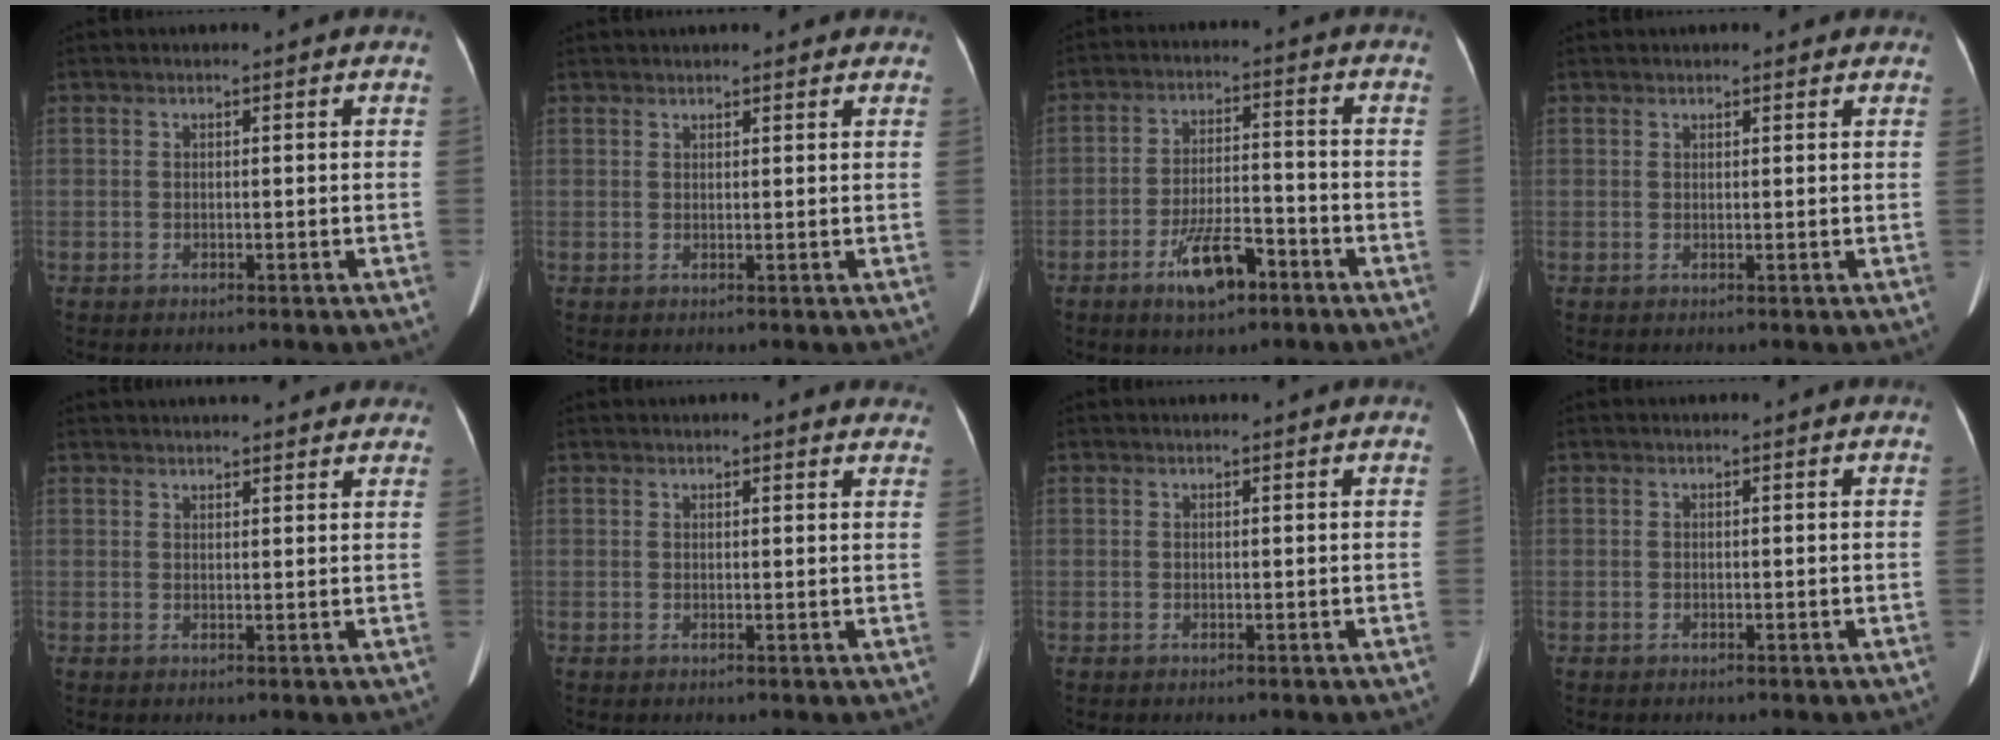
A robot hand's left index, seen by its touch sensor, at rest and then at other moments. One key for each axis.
{"total": 5.7, "fx": 4.9, "fy": 1.6, "fz": 2.3, "tx": -0.023, "ty": 0.033, "tz": 0.060}
{"total": 7.9, "fx": -4.7, "fy": 2.5, "fz": 5.8, "tx": -0.115, "ty": 0.000, "tz": -0.077}
{"total": 1.9, "fx": 1.6, "fy": 0.8, "fz": 0.6, "tx": -0.003, "ty": 0.015, "tz": 0.019}
{"total": 13.4, "fx": 12.0, "fy": 3.2, "fz": 5.1, "tx": -0.052, "ty": 0.037, "tz": 0.145}
{"total": 5.4, "fx": 4.9, "fy": 1.4, "fz": 1.6, "tx": 0.001, "ty": 0.011, "tz": 0.042}
{"total": 0.6, "fx": 0.6, "fy": 0.0, "fz": 0.1, "tx": -0.004, "ty": 0.001, "tz": 0.004}
{"total": 0.0}